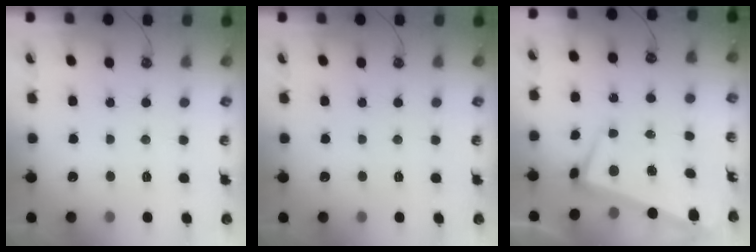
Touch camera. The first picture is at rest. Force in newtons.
{"total": 0.0}
{"total": 3.0, "press": 2.4, "slide": 1.8}